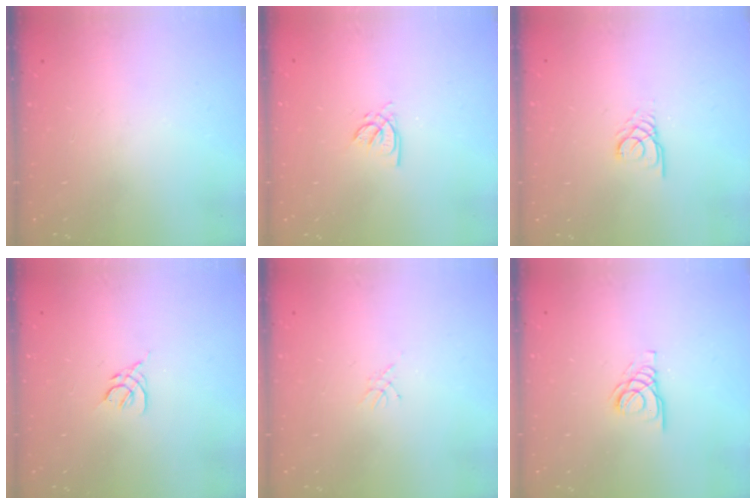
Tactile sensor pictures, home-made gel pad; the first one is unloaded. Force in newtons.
{"total": 2.6, "press": 2.6, "slide": 0.2}
{"total": 2.5, "press": 2.5, "slide": 0.2}
{"total": 2.2, "press": 2.1, "slide": 0.6}
{"total": 2.3, "press": 2.2, "slide": 0.3}
{"total": 2.8, "press": 2.8, "slide": 0.3}